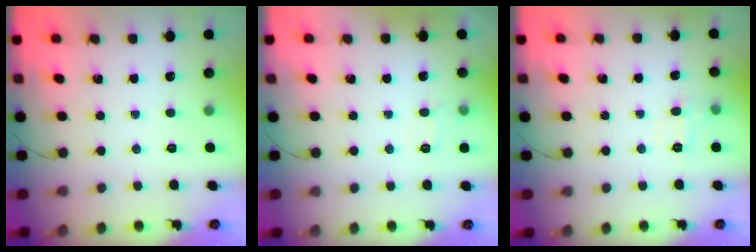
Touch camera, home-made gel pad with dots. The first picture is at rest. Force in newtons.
{"total": 7.1, "press": 6.9, "slide": 1.6}
{"total": 6.6, "press": 6.4, "slide": 1.3}